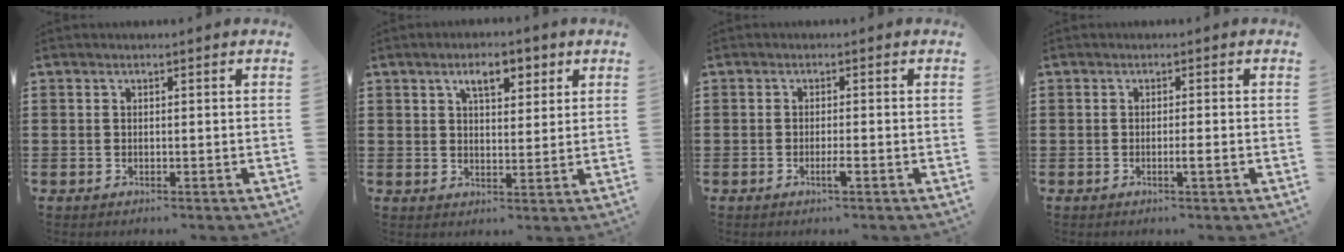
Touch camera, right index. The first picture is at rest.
{"total": 4.8, "force": [2.9, 1.9, 3.3], "torque": [-0.050, 0.000, 0.044]}
{"total": 1.8, "force": [-1.0, 0.0, 1.5], "torque": [-0.033, -0.006, -0.019]}
{"total": 1.6, "force": [-0.6, 0.0, 1.5], "torque": [-0.024, -0.002, -0.012]}